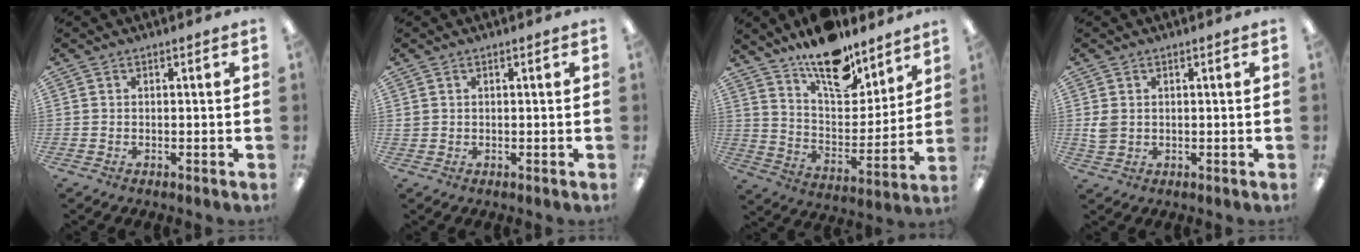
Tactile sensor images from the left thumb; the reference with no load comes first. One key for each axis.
{"total": 0.9, "fx": 0.5, "fy": 0.7, "fz": 0.2, "tx": -0.006, "ty": 0.003, "tz": 0.010}
{"total": 15.8, "fx": 13.0, "fy": 6.2, "fz": 6.5, "tx": -0.111, "ty": -0.096, "tz": 0.232}
{"total": 2.9, "fx": 0.9, "fy": 2.3, "fz": 1.5, "tx": -0.022, "ty": 0.000, "tz": 0.016}